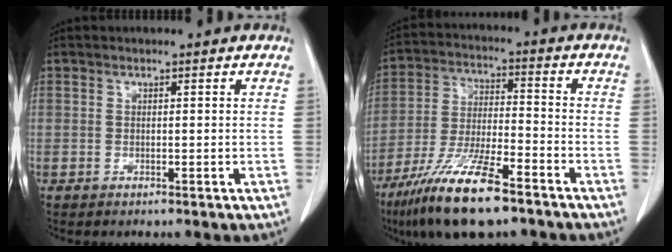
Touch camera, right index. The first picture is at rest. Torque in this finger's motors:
{"motor_torque": [1.09, -1.04, 0.90, 0.21]}